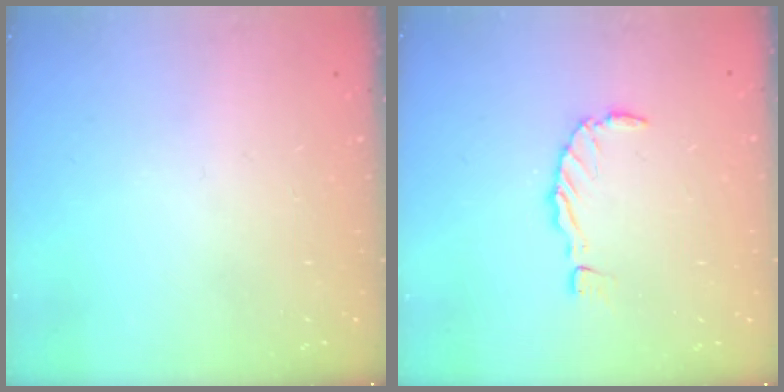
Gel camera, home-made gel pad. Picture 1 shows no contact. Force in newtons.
{"total": 0.0}